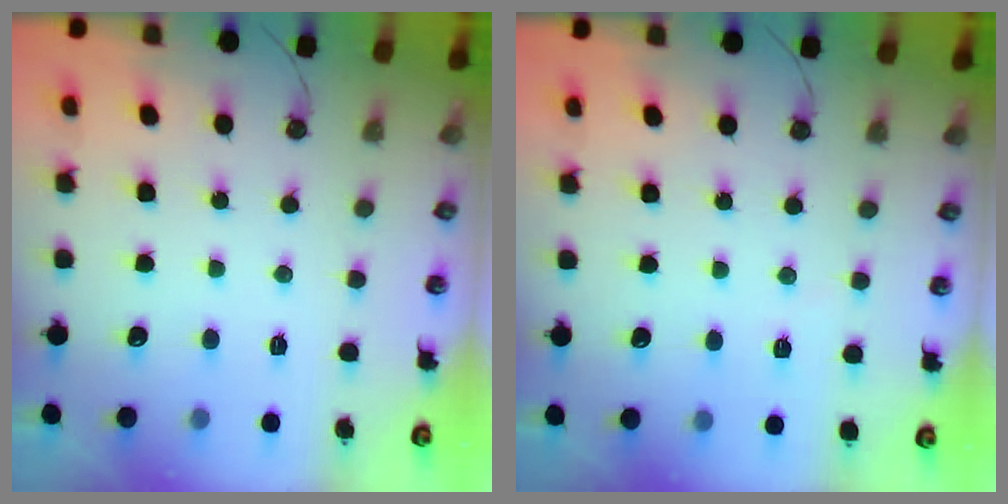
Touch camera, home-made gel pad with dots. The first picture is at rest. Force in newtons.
{"total": 2.9, "press": 1.5, "slide": 2.5}